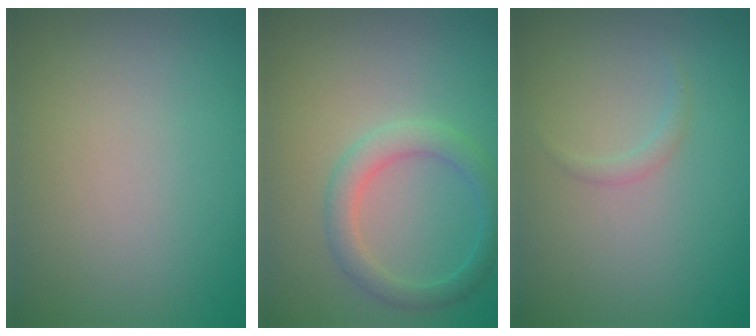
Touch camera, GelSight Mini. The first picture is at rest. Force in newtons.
{"total": 2.7, "press": 2.7, "slide": 0.2}
{"total": 0.7, "press": 0.7, "slide": 0.0}